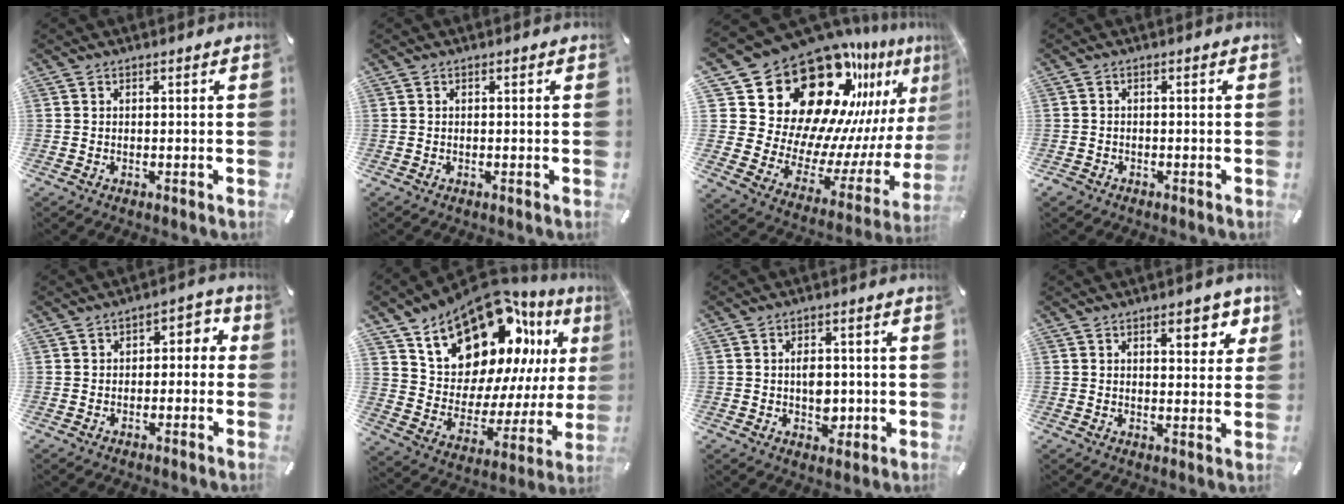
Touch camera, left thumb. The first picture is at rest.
{"total": 0.0}
{"total": 30.4, "force": [19.0, 17.6, 15.8], "torque": [-0.241, -0.184, 0.369]}
{"total": 1.4, "force": [-0.9, 1.1, 0.4], "torque": [-0.007, 0.004, -0.020]}
{"total": 4.0, "force": [-1.2, 3.0, 2.4], "torque": [-0.032, 0.015, -0.030]}
{"total": 21.3, "force": [14.8, 12.0, 9.6], "torque": [-0.140, -0.110, 0.266]}
{"total": 5.8, "force": [-0.8, 4.4, 3.7], "torque": [-0.034, -0.003, -0.016]}
{"total": 6.6, "force": [3.5, 3.1, 4.6], "torque": [-0.050, -0.012, 0.053]}